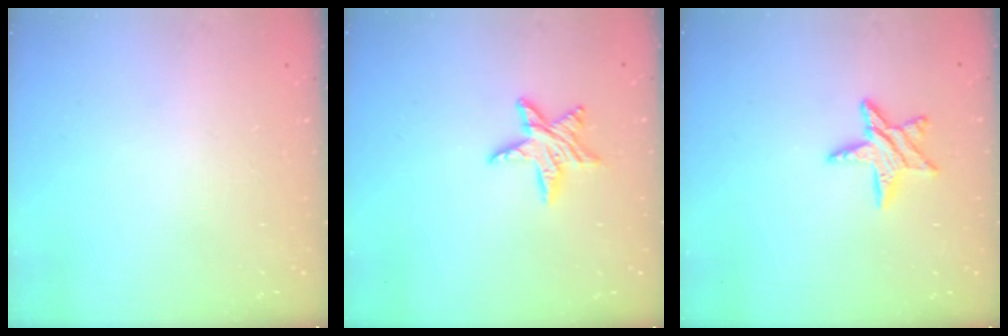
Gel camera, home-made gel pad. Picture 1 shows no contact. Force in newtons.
{"total": 8.9, "press": 8.9, "slide": 0.5}
{"total": 8.1, "press": 8.1, "slide": 0.3}